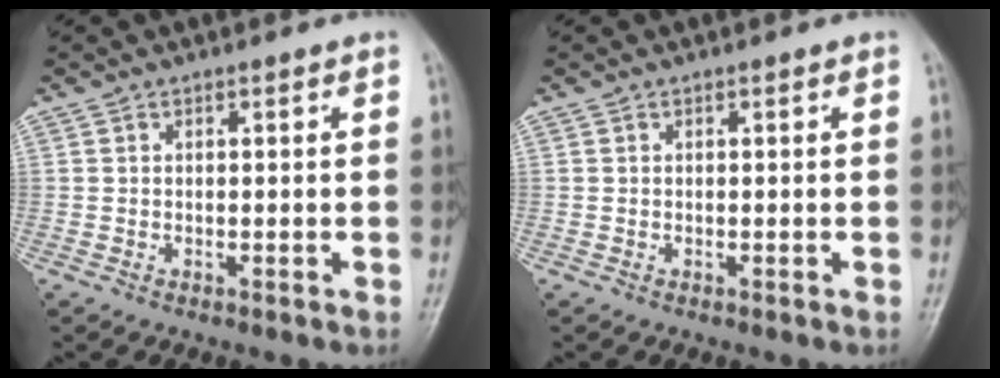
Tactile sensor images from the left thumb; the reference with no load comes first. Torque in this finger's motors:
{"motor_torque": [0.00, 0.00, 0.05, -0.02, 0.00]}